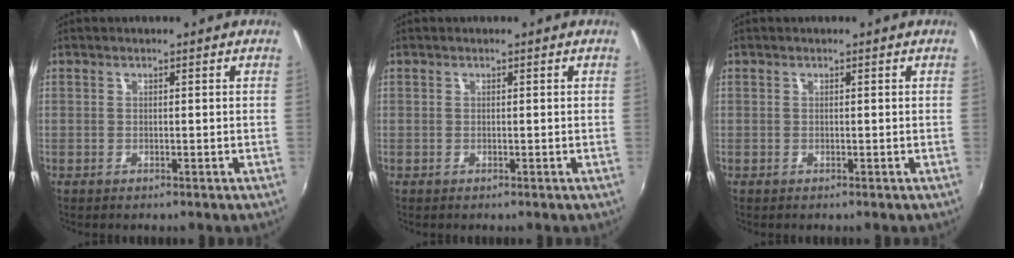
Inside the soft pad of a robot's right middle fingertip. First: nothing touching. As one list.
[{"total": 0.0}, {"total": 0.0}]